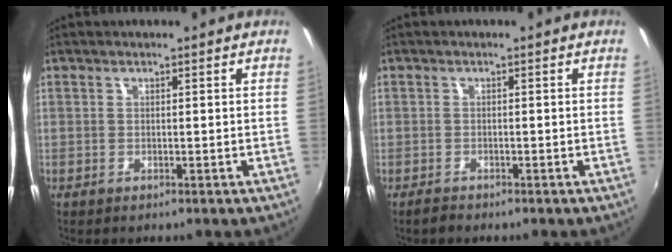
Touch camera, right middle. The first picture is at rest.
{"total": 1.5, "force": [-1.2, 0.8, 0.0], "torque": [-0.005, 0.001, -0.023]}